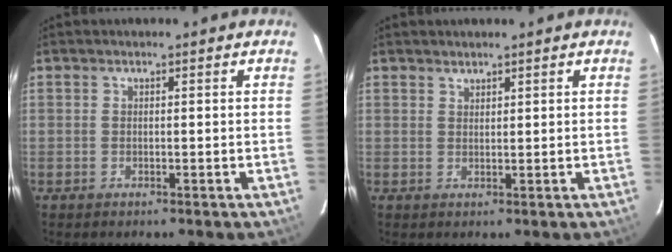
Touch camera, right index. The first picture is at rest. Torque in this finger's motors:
{"motor_torque": [-0.09, 0.05, -0.03, 0.00]}